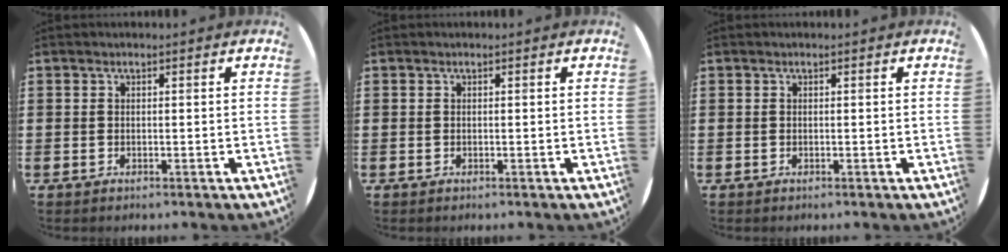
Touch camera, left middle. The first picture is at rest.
{"total": 0.0}
{"total": 0.0}